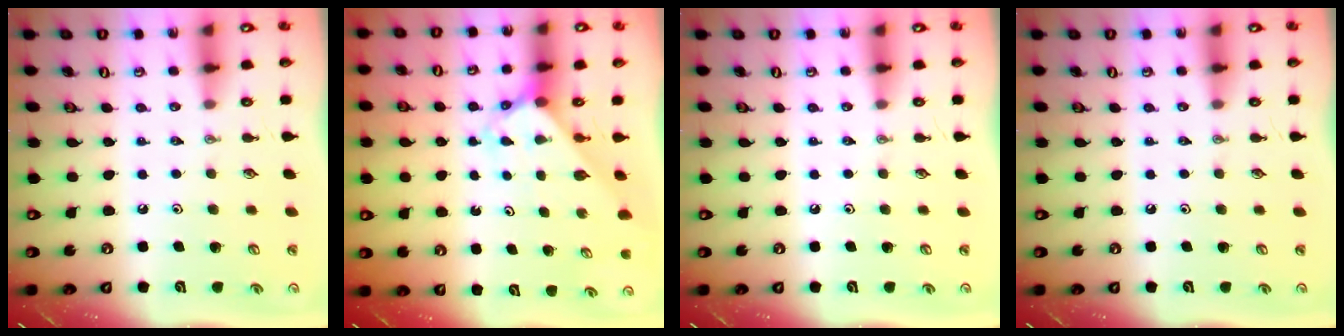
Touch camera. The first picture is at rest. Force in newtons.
{"total": 2.6, "press": 2.6, "slide": 0.2}
{"total": 0.0}
{"total": 0.0}